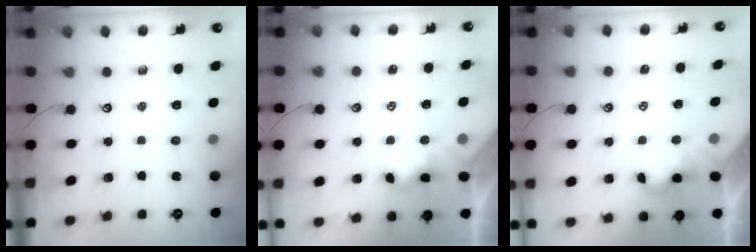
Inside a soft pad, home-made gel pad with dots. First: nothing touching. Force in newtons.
{"total": 2.3, "press": 2.3, "slide": 0.0}
{"total": 2.4, "press": 2.4, "slide": 0.2}